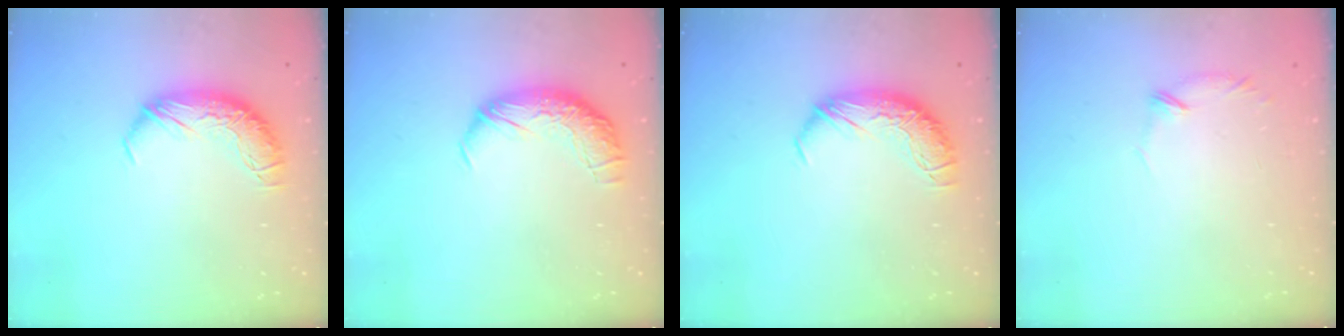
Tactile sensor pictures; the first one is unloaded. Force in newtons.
{"total": 2.4, "press": 1.1, "slide": 2.1}
{"total": 0.0}
{"total": 6.2, "press": 6.0, "slide": 1.5}